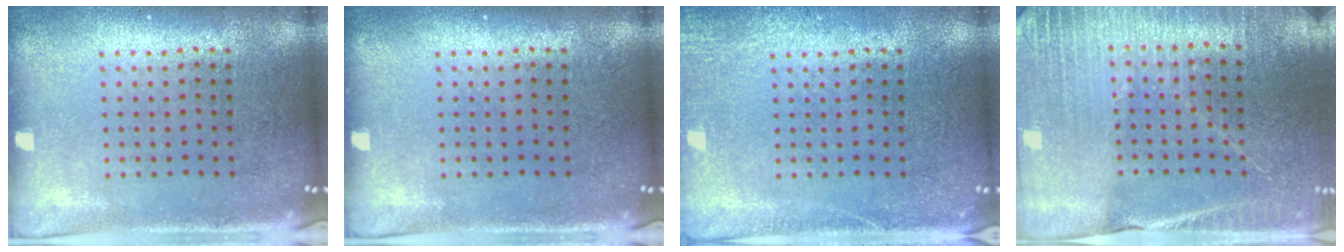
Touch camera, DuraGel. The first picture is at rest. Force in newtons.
{"total": 0.0}
{"total": 2.3, "press": 2.3, "slide": 0.4}
{"total": 3.1, "press": 3.1, "slide": 0.4}